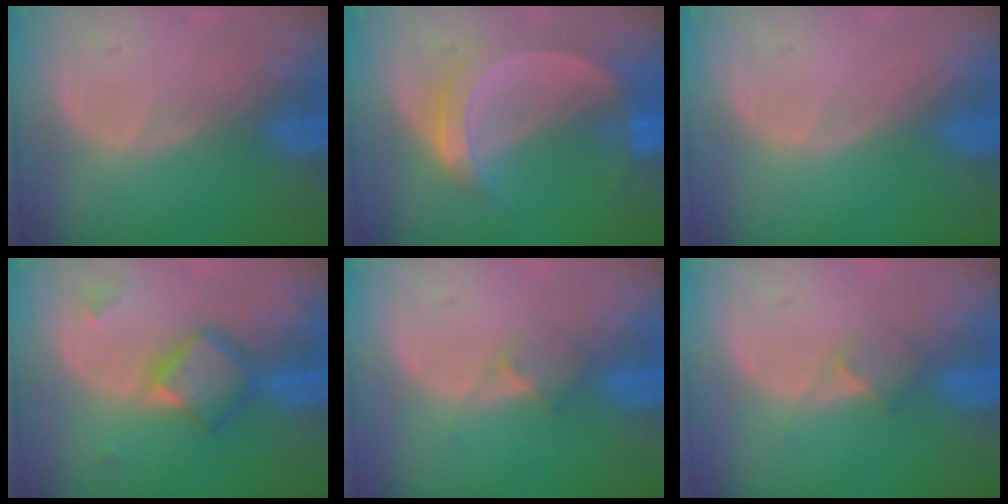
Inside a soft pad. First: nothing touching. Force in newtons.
{"total": 6.1, "press": 5.6, "slide": 2.3}
{"total": 0.0}
{"total": 5.7, "press": 4.9, "slide": 2.8}
{"total": 2.1, "press": 1.8, "slide": 1.0}
{"total": 2.1, "press": 1.8, "slide": 1.0}